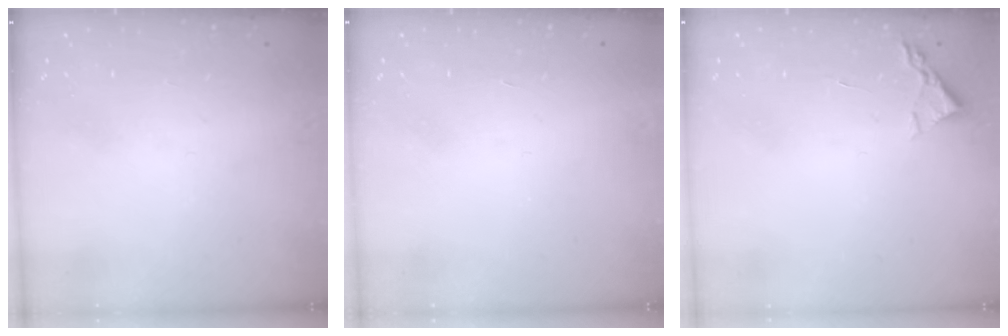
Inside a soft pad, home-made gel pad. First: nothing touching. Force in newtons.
{"total": 1.7, "press": 1.7, "slide": 0.1}
{"total": 2.4, "press": 2.3, "slide": 0.3}